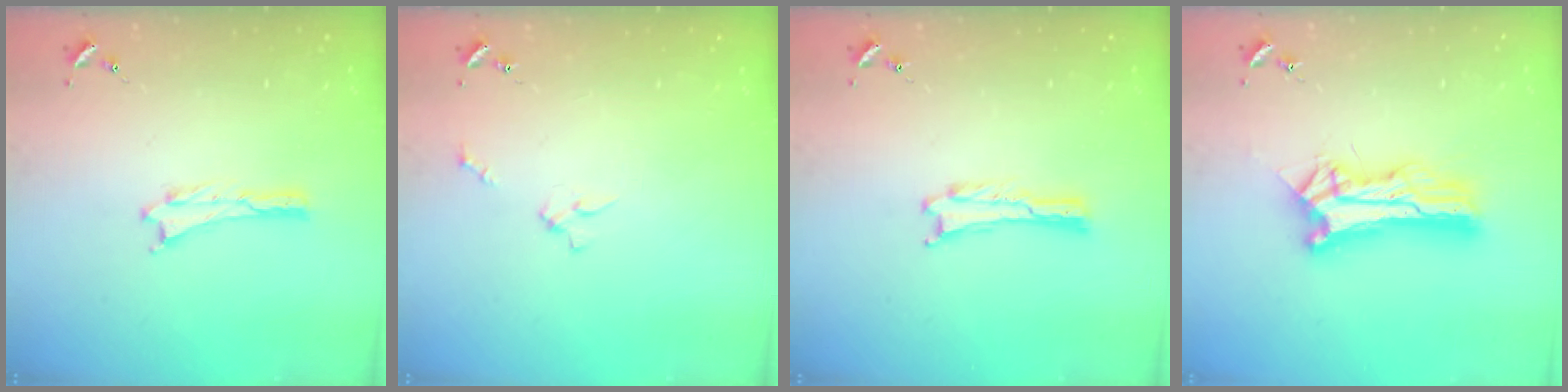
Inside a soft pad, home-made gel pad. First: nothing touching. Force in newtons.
{"total": 2.0, "press": 2.0, "slide": 0.2}
{"total": 0.0}
{"total": 11.7, "press": 11.6, "slide": 1.0}